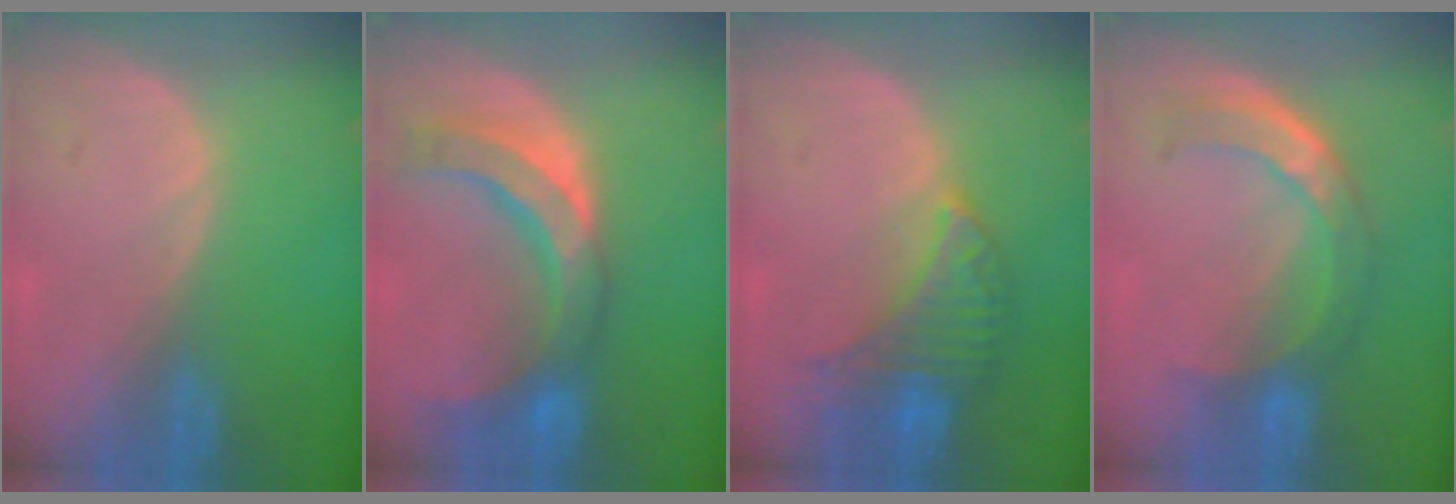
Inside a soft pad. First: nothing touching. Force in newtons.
{"total": 10.3, "press": 9.4, "slide": 4.3}
{"total": 7.2, "press": 7.0, "slide": 1.6}
{"total": 8.1, "press": 6.8, "slide": 4.4}